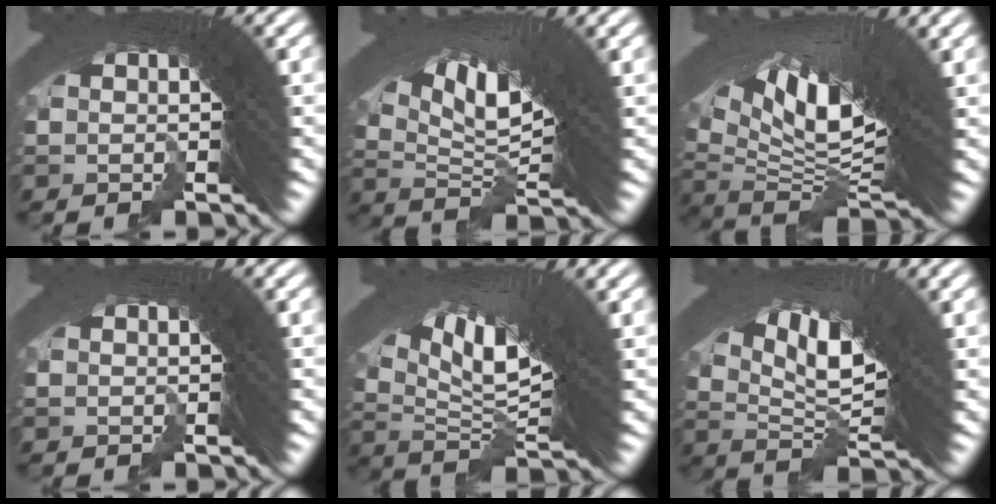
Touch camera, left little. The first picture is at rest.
{"total": 9.3, "force": [1.7, 4.5, 8.0], "torque": [-0.144, -0.009, 0.032]}
{"total": 13.8, "force": [0.4, 6.7, 12.0], "torque": [-0.216, -0.028, 0.021]}
{"total": 0.0}
{"total": 11.7, "force": [2.6, 5.7, 9.8], "torque": [-0.165, 0.001, 0.041]}
{"total": 8.6, "force": [1.4, 4.3, 7.4], "torque": [-0.135, -0.014, 0.028]}